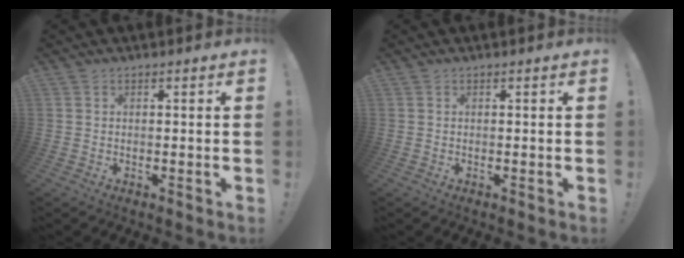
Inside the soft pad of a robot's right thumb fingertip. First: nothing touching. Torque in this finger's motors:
{"motor_torque": [0.00, 0.00, 0.00, 0.00, 0.00]}